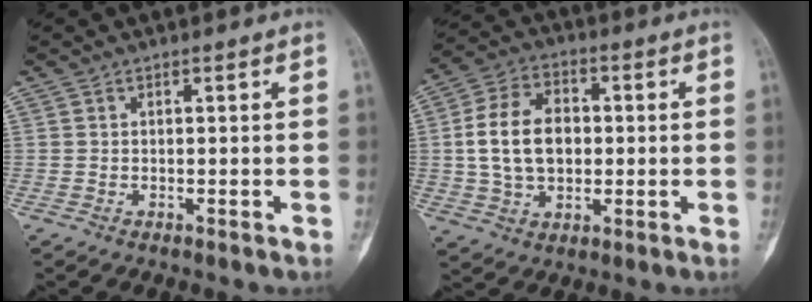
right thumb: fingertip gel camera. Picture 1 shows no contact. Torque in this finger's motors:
{"motor_torque": [0.35, 0.40, 0.65, -0.51, 0.22]}